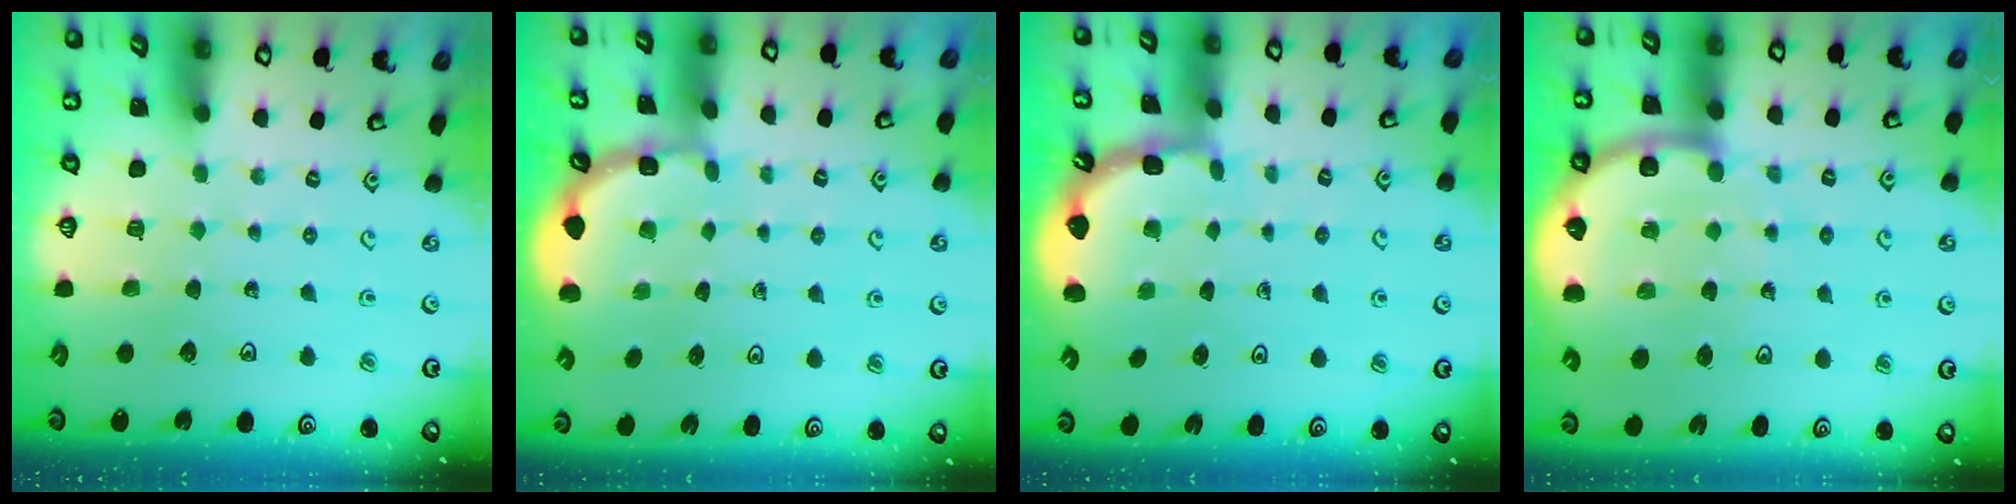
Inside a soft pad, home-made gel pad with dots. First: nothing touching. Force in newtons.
{"total": 2.1, "press": 2.1, "slide": 0.1}
{"total": 1.9, "press": 1.9, "slide": 0.2}
{"total": 9.0, "press": 8.8, "slide": 1.9}